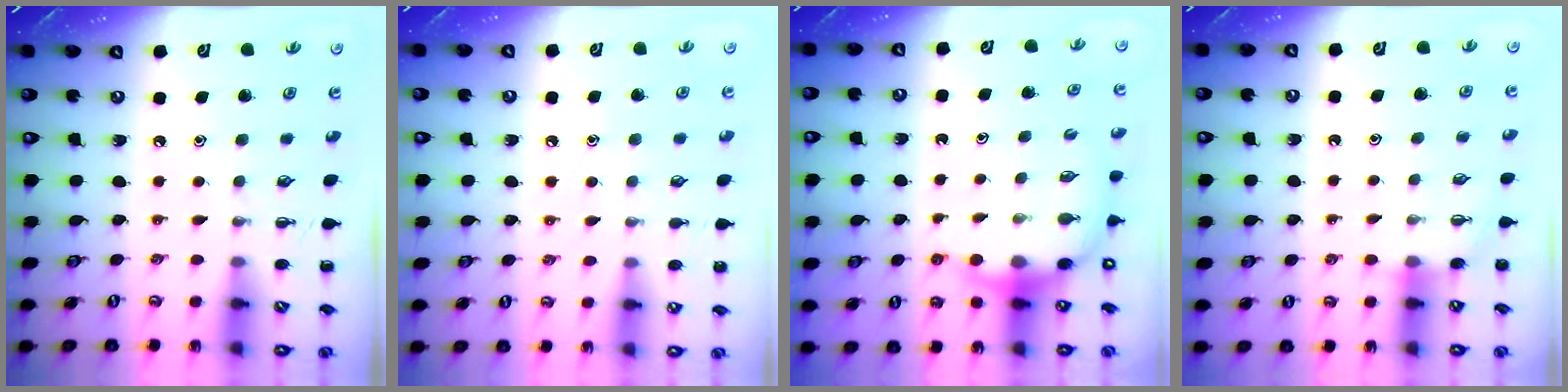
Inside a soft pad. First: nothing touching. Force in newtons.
{"total": 5.2, "press": 5.0, "slide": 1.5}
{"total": 8.4, "press": 8.3, "slide": 1.4}
{"total": 3.4, "press": 3.3, "slide": 1.0}